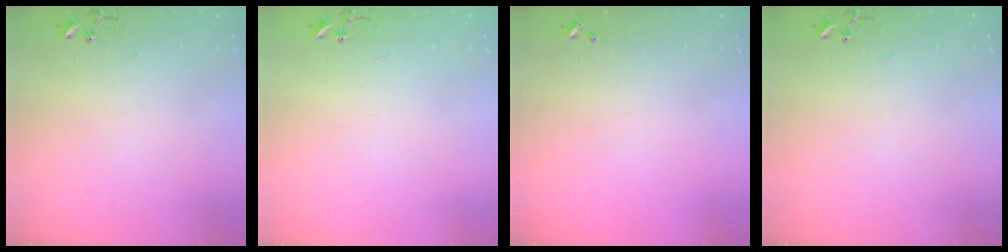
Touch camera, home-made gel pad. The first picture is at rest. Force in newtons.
{"total": 0.0}
{"total": 0.0}
{"total": 0.0}